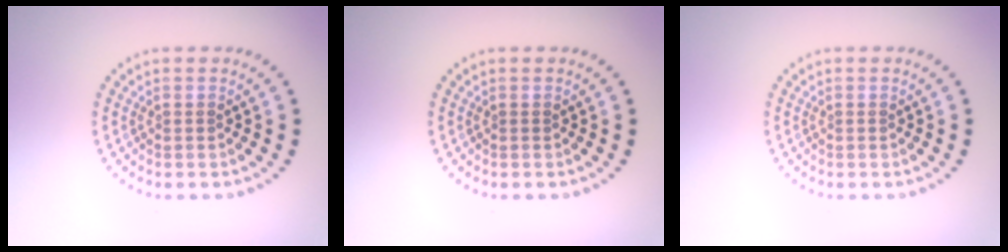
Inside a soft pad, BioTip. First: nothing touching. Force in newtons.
{"total": 0.0}
{"total": 0.0}